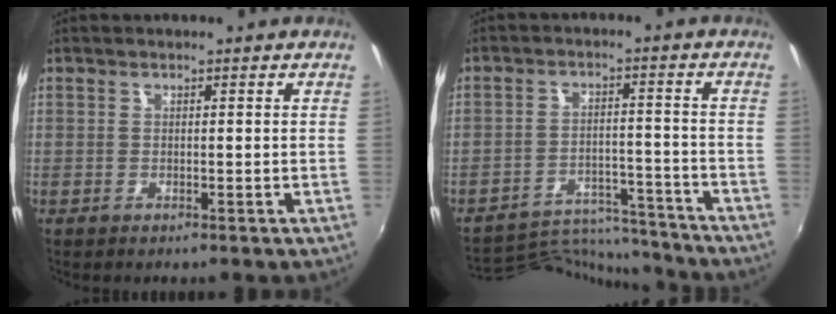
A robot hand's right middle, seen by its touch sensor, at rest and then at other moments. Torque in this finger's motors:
{"motor_torque": [-1.08, -1.05, -0.29, -0.16]}